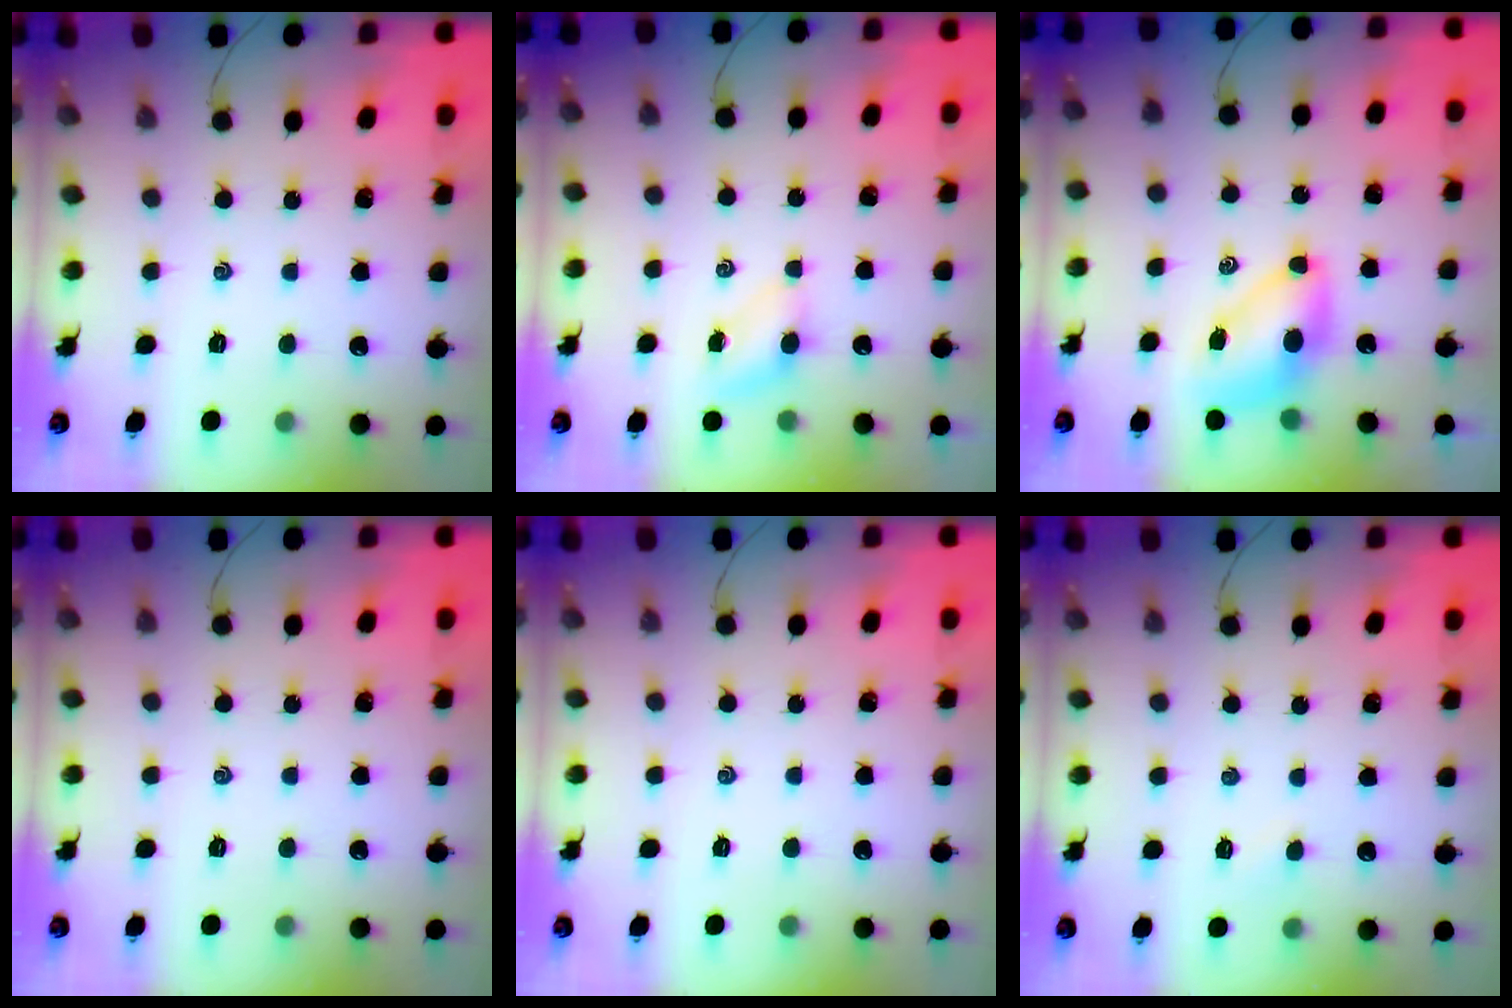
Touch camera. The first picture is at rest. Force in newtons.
{"total": 4.2, "press": 4.0, "slide": 1.1}
{"total": 7.2, "press": 7.1, "slide": 0.9}
{"total": 0.0}
{"total": 0.0}
{"total": 2.5, "press": 2.3, "slide": 0.8}